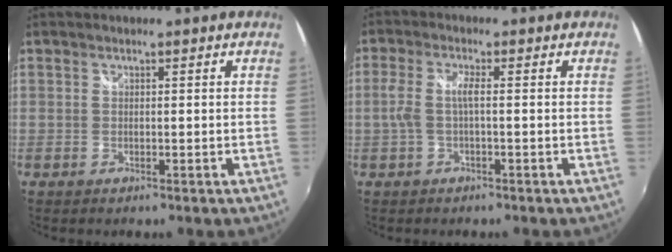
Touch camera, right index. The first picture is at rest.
{"total": 3.7, "force": [-0.7, 0.5, 3.6], "torque": [-0.076, 0.002, -0.010]}